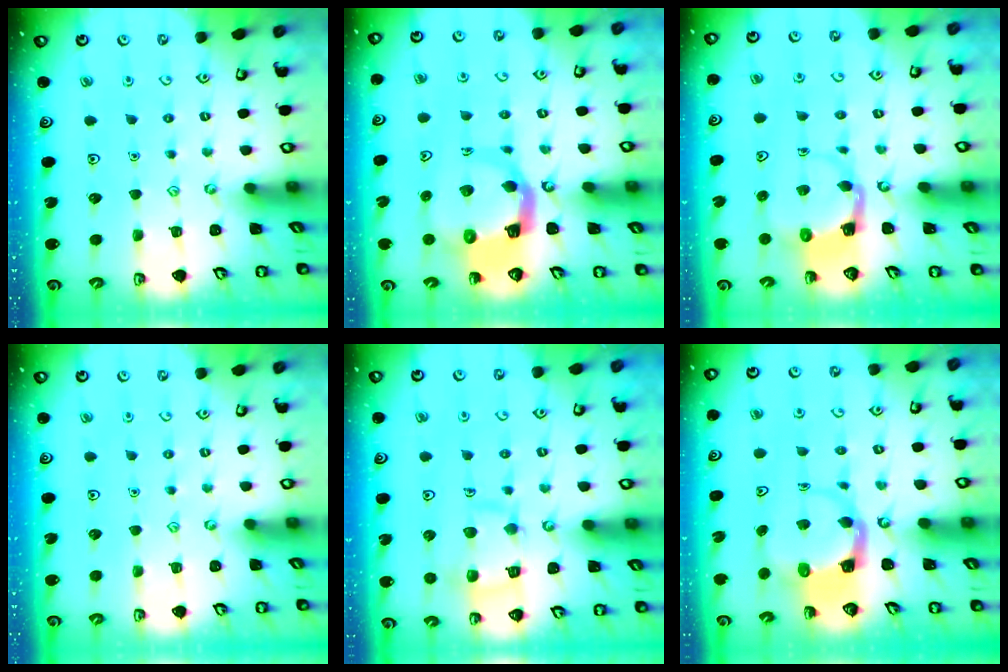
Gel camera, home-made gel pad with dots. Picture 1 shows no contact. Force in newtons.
{"total": 8.4, "press": 8.3, "slide": 1.1}
{"total": 3.8, "press": 3.7, "slide": 0.7}
{"total": 0.0}
{"total": 13.1, "press": 13.0, "slide": 1.4}
{"total": 3.7, "press": 3.6, "slide": 0.6}